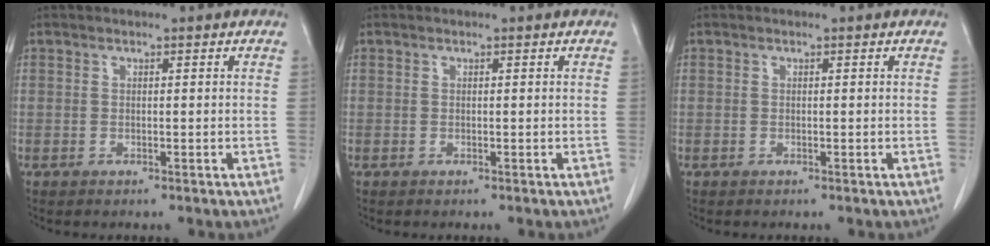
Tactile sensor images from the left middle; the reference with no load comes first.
{"total": 0.0}
{"total": 0.0}